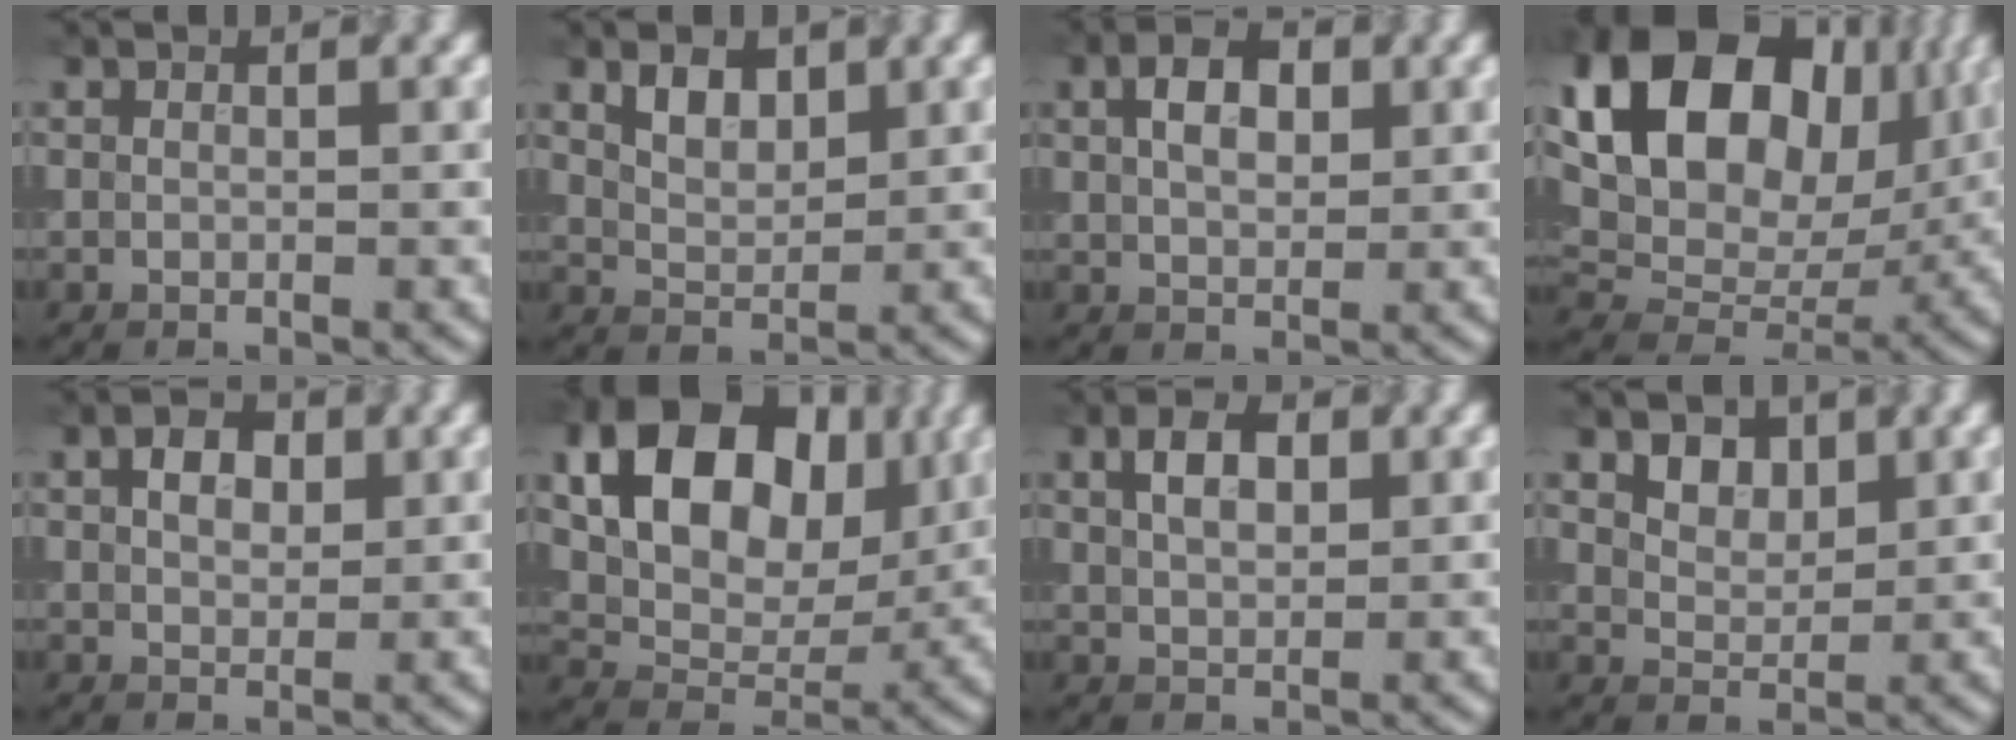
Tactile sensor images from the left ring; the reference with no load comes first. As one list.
[{"total": 2.7, "force": [1.5, 1.6, 1.6], "torque": [-0.033, 0.000, 0.032]}, {"total": 3.9, "force": [1.2, 2.4, 2.8], "torque": [-0.051, 0.008, 0.018]}, {"total": 19.5, "force": [6.9, 13.4, 12.4], "torque": [-0.230, 0.047, 0.122]}, {"total": 2.8, "force": [0.9, 1.9, 1.9], "torque": [-0.036, 0.004, 0.015]}, {"total": 11.7, "force": [3.6, 7.9, 7.8], "torque": [-0.132, -0.003, 0.058]}, {"total": 3.5, "force": [1.3, 2.0, 2.6], "torque": [-0.050, 0.007, 0.024]}, {"total": 2.5, "force": [1.5, 1.6, 1.2], "torque": [-0.024, -0.009, 0.030]}]